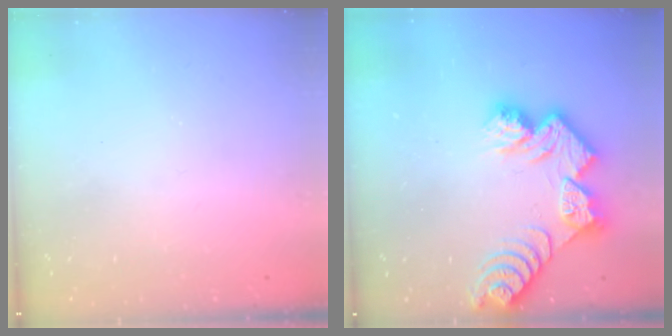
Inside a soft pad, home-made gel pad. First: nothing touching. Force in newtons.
{"total": 12.5, "press": 12.5, "slide": 1.1}